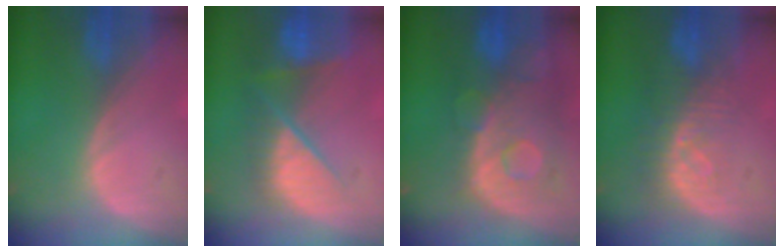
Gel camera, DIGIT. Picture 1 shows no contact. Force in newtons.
{"total": 9.7, "press": 8.2, "slide": 5.1}
{"total": 11.3, "press": 9.7, "slide": 5.7}
{"total": 8.4, "press": 7.4, "slide": 3.9}